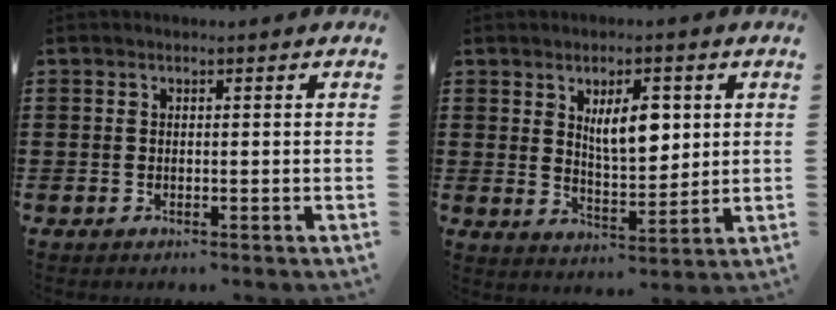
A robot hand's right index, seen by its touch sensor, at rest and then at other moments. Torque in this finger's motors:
{"motor_torque": [0.27, -0.16, 0.35, 0.10]}